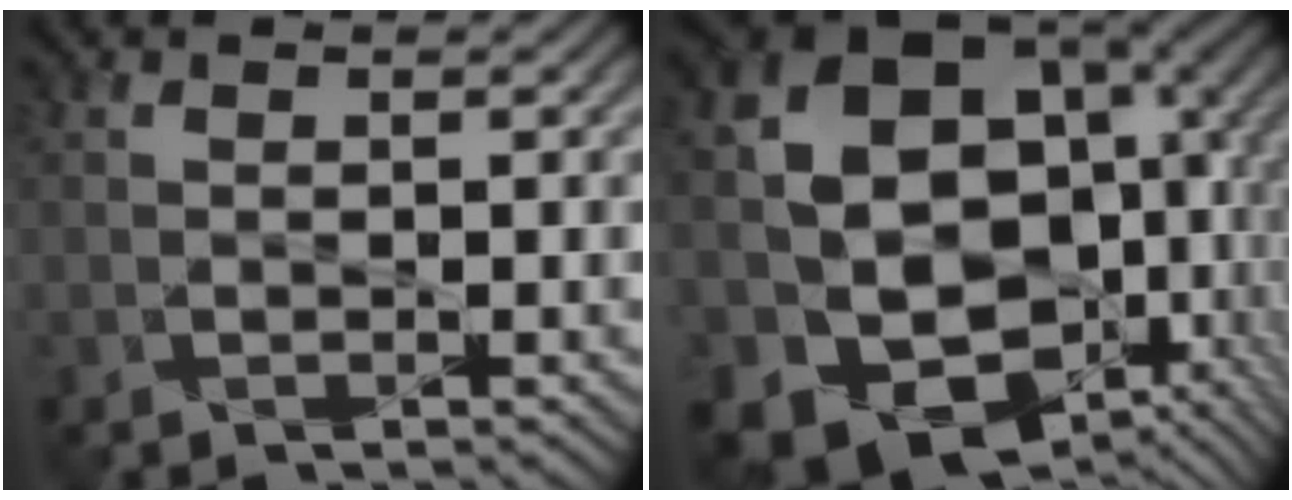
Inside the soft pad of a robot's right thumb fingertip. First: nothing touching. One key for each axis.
{"total": 18.1, "fx": -0.6, "fy": 13.9, "fz": 11.6, "tx": -0.228, "ty": -0.048, "tz": 0.039}